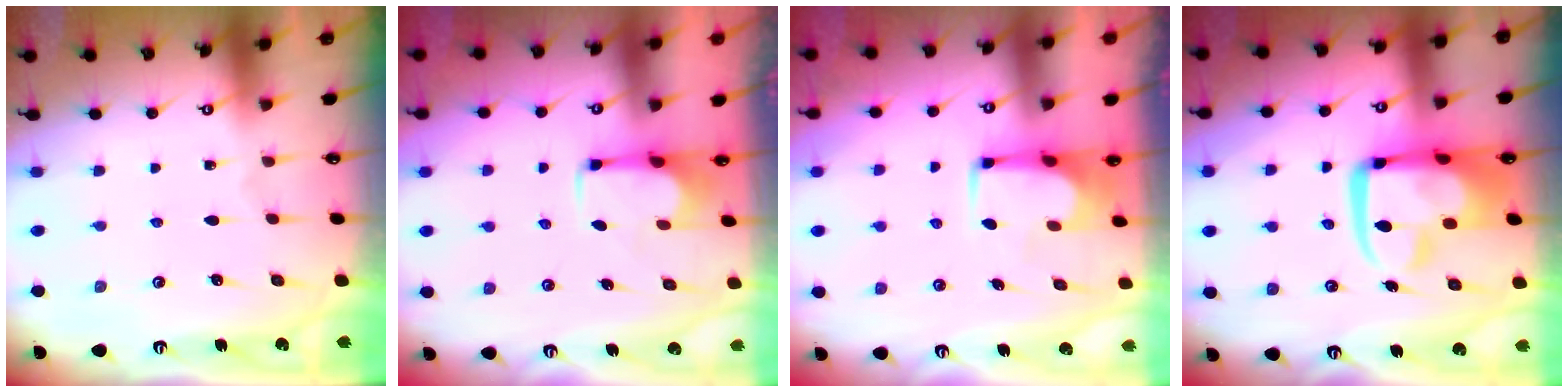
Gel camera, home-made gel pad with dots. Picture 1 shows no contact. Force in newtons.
{"total": 2.5, "press": 2.4, "slide": 0.9}
{"total": 1.5, "press": 1.5, "slide": 0.3}
{"total": 16.0, "press": 15.8, "slide": 2.1}